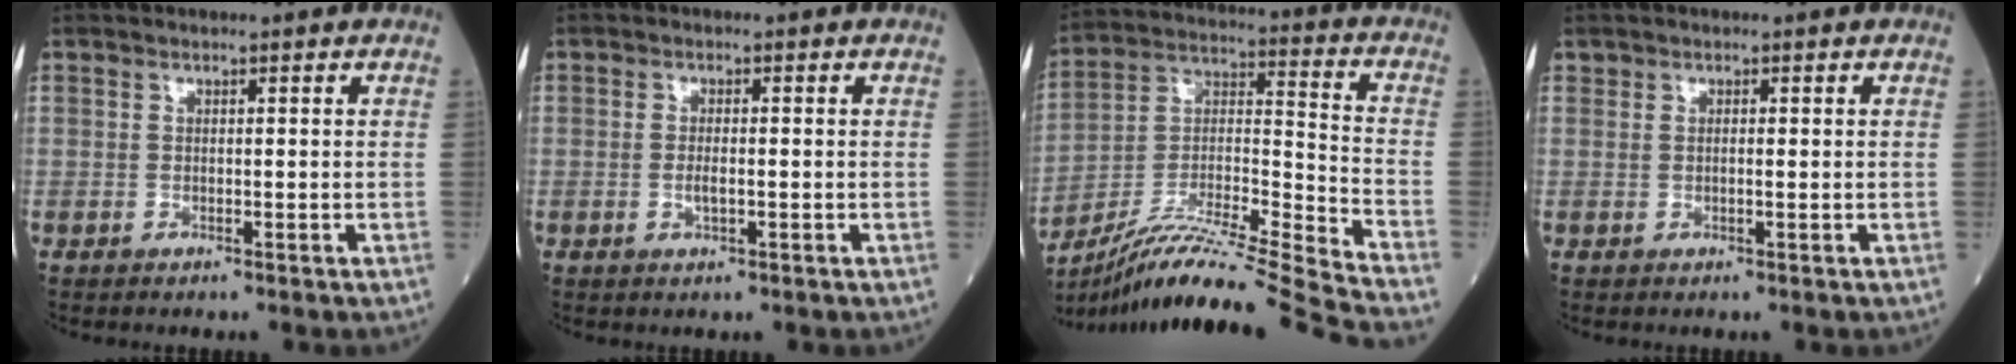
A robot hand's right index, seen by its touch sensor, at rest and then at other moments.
{"total": 1.7, "force": [-0.4, 0.4, 1.6], "torque": [-0.034, -0.001, -0.007]}
{"total": 23.1, "force": [-20.4, -2.8, 10.5], "torque": [-0.188, -0.021, -0.349]}
{"total": 0.0}